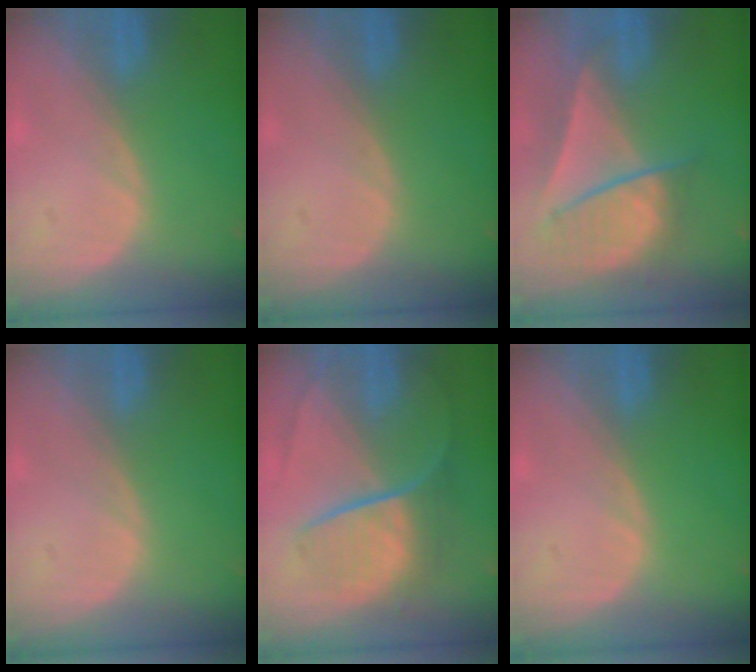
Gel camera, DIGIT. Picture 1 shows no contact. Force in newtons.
{"total": 0.0}
{"total": 8.6, "press": 7.7, "slide": 3.7}
{"total": 0.0}
{"total": 9.1, "press": 7.6, "slide": 5.1}
{"total": 0.0}